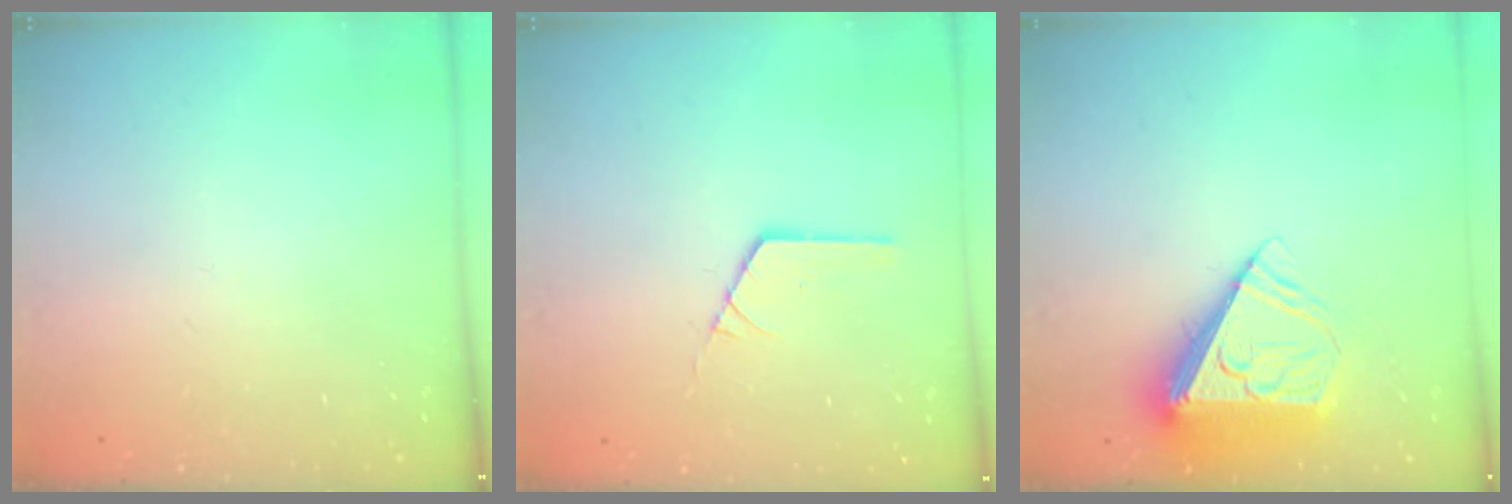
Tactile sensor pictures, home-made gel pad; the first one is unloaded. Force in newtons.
{"total": 1.8, "press": 1.8, "slide": 0.0}
{"total": 10.4, "press": 10.3, "slide": 1.6}